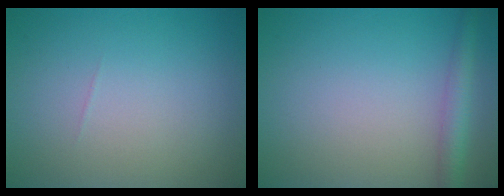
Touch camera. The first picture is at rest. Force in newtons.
{"total": 2.6, "press": 2.6, "slide": 0.1}